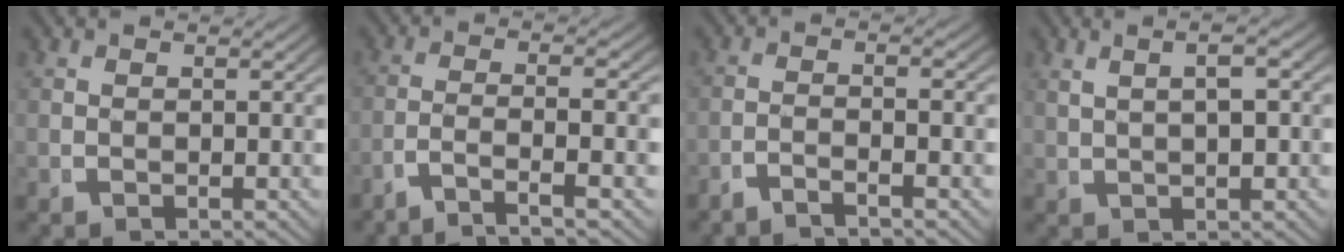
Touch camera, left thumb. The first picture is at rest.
{"total": 5.8, "force": [-3.9, 1.8, 4.0], "torque": [-0.098, -0.018, -0.057]}
{"total": 2.4, "force": [-1.8, -0.1, 1.6], "torque": [-0.032, 0.001, -0.037]}
{"total": 3.6, "force": [1.4, 1.1, 3.2], "torque": [-0.042, 0.012, 0.029]}